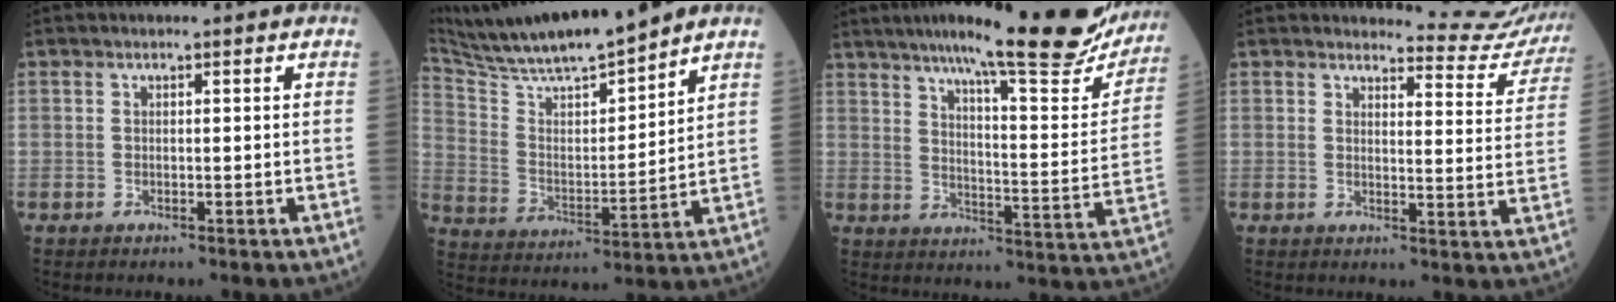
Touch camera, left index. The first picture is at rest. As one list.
[{"total": 16.3, "force": [14.9, 0.6, 6.6], "torque": [-0.126, 0.003, 0.269]}, {"total": 24.5, "force": [20.5, 2.6, 13.1], "torque": [-0.190, -0.037, 0.264]}, {"total": 9.9, "force": [9.8, 0.0, -1.0], "torque": [0.017, -0.076, 0.095]}]